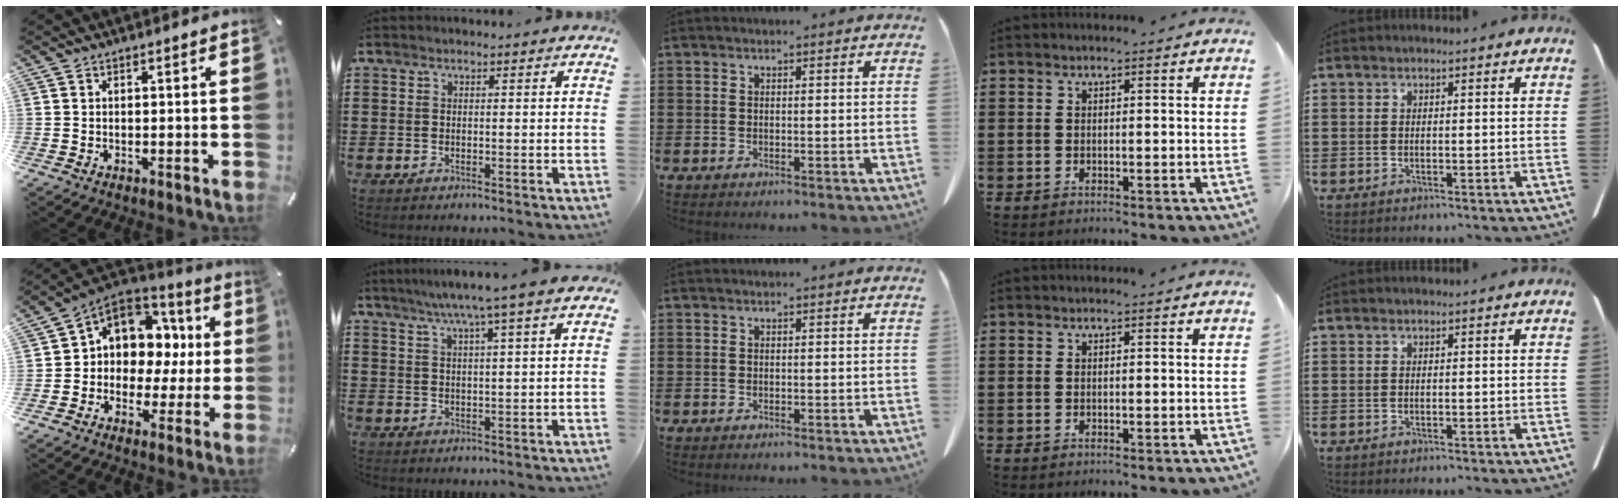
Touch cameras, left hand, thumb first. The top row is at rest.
{"thumb": {"total": 10.3, "force": [2.7, 9.0, 4.2], "torque": [-0.080, -0.020, 0.056]}, "index": {"total": 5.1, "force": [3.3, 0.0, 3.9], "torque": [-0.082, -0.006, 0.055]}}